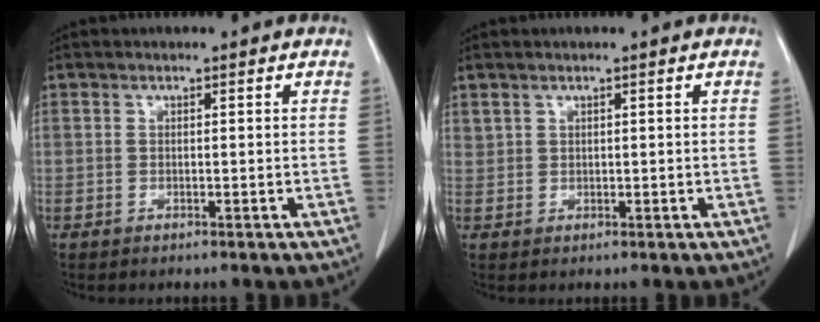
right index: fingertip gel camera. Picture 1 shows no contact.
{"total": 1.1, "force": [0.9, 0.6, 0.2], "torque": [0.002, 0.003, 0.019]}